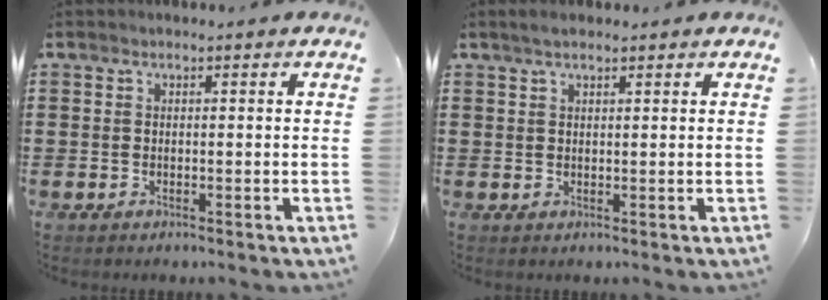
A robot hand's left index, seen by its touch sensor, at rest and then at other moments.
{"total": 1.7, "force": [1.2, 0.5, 1.1], "torque": [-0.022, 0.004, 0.022]}